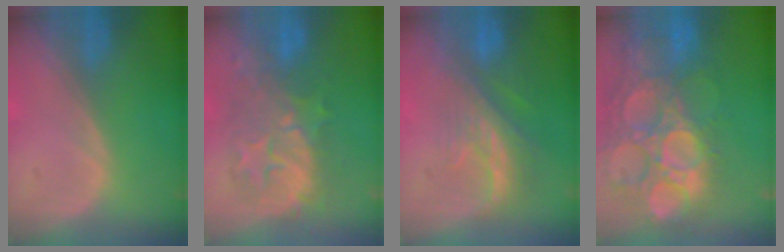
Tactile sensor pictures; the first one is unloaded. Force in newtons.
{"total": 9.4, "press": 9.2, "slide": 1.7}
{"total": 8.1, "press": 7.4, "slide": 3.3}
{"total": 15.7, "press": 12.9, "slide": 8.9}